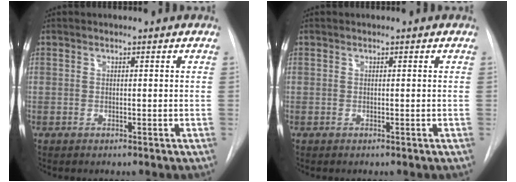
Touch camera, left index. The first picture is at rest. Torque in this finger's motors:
{"motor_torque": [0.01, 0.01, 0.01, 0.00]}